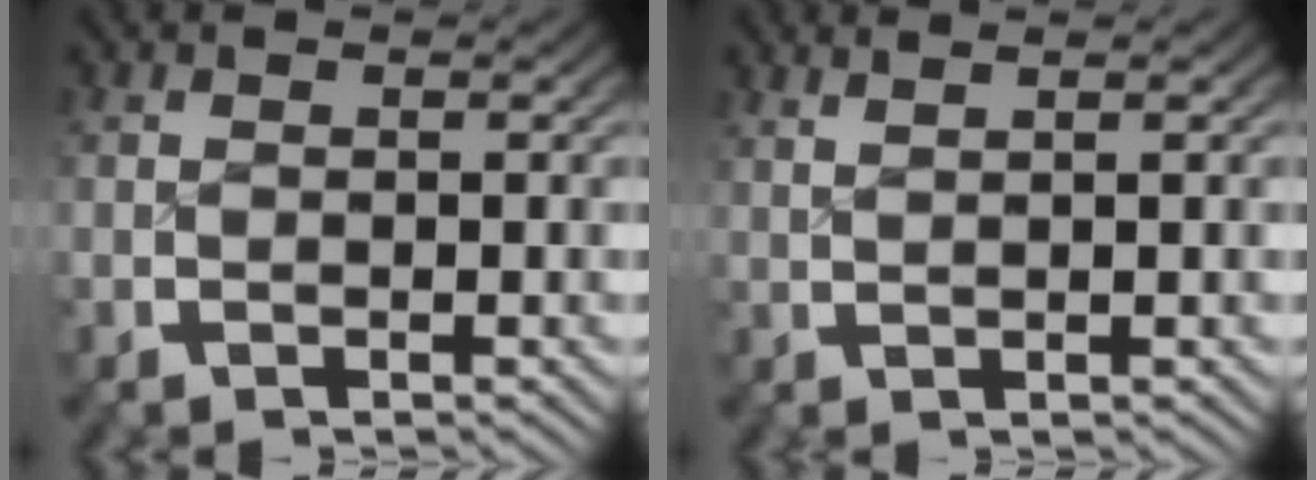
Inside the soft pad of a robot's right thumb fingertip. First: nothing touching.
{"total": 2.2, "force": [1.7, -0.1, 1.3], "torque": [-0.015, 0.010, 0.031]}